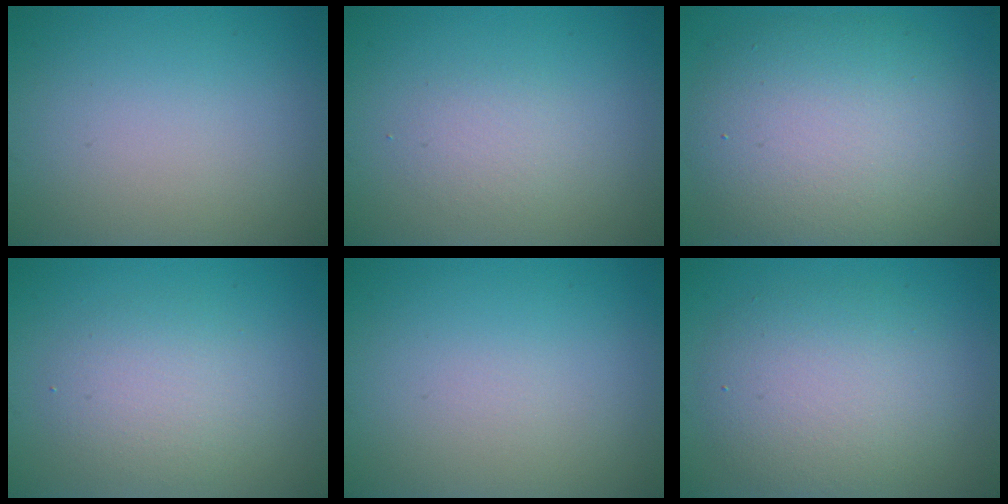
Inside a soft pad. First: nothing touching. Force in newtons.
{"total": 1.5, "press": 1.5, "slide": 0.1}
{"total": 9.4, "press": 9.4, "slide": 0.5}
{"total": 3.1, "press": 3.1, "slide": 0.1}
{"total": 0.0}
{"total": 5.1, "press": 5.1, "slide": 0.5}